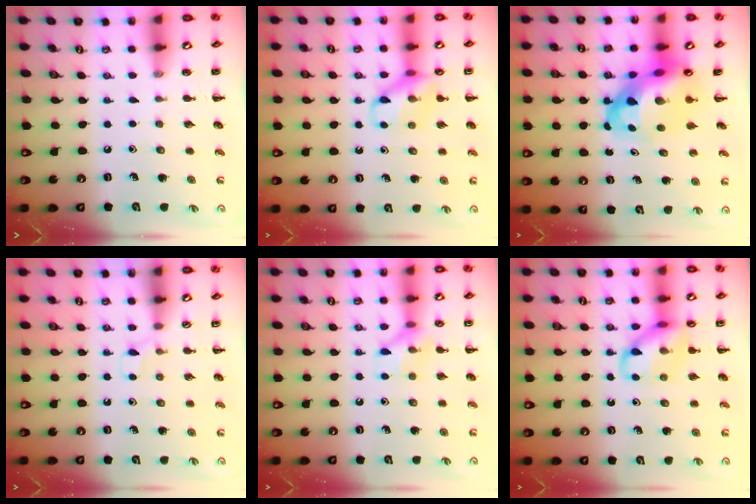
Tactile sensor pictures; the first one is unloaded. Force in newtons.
{"total": 12.7, "press": 12.6, "slide": 1.1}
{"total": 10.4, "press": 10.0, "slide": 3.0}
{"total": 3.1, "press": 2.9, "slide": 1.2}
{"total": 8.2, "press": 8.2, "slide": 0.7}
{"total": 11.4, "press": 11.3, "slide": 1.4}